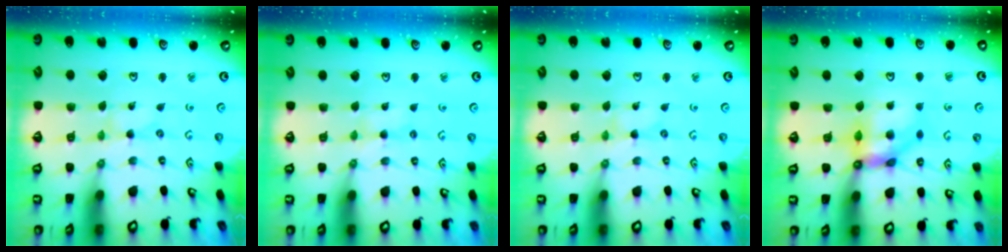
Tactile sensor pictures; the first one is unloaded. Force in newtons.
{"total": 2.2, "press": 2.1, "slide": 0.4}
{"total": 0.0}
{"total": 10.1, "press": 10.0, "slide": 1.7}